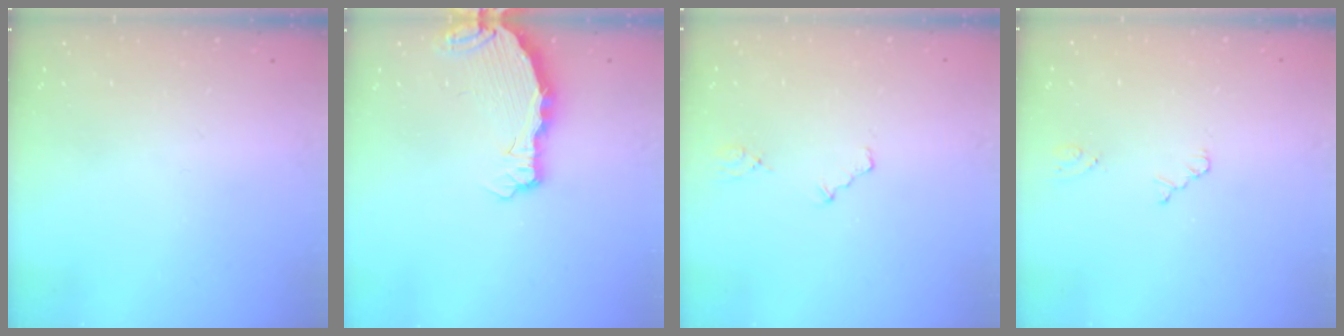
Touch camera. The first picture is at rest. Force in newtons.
{"total": 4.8, "press": 4.8, "slide": 0.4}
{"total": 2.9, "press": 2.9, "slide": 0.3}
{"total": 2.3, "press": 2.3, "slide": 0.4}